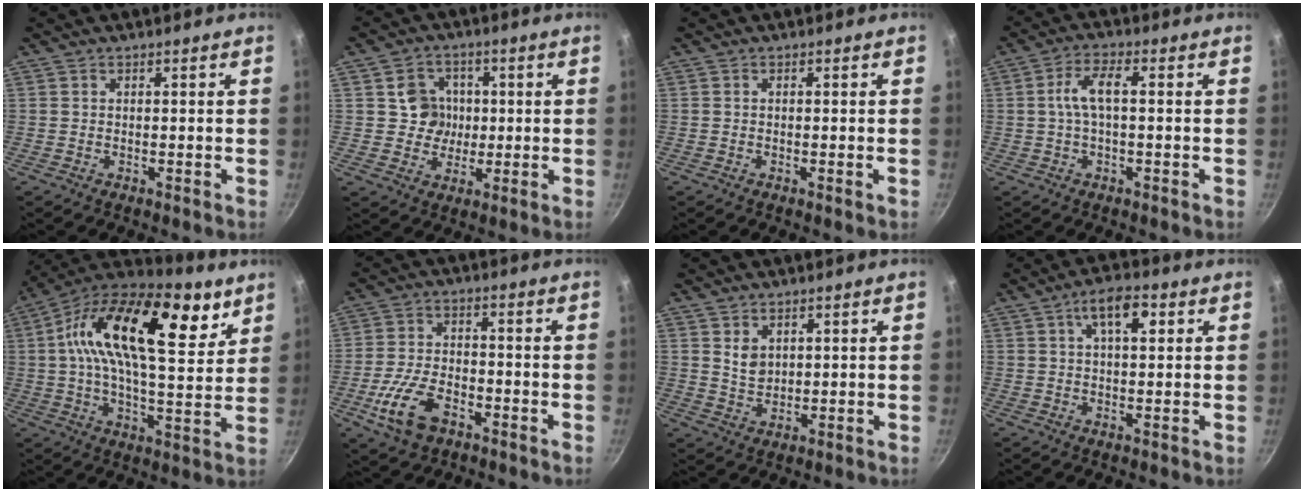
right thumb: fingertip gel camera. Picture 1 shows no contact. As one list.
[{"total": 7.2, "force": [0.8, 6.7, 2.5], "torque": [-0.003, -0.002, 0.009]}, {"total": 0.6, "force": [-0.2, -0.1, 0.5], "torque": [-0.013, 0.000, -0.004]}, {"total": 5.6, "force": [0.2, 2.0, 5.2], "torque": [-0.114, 0.018, 0.000]}, {"total": 25.4, "force": [10.1, 11.4, 20.4], "torque": [-0.322, -0.029, 0.141]}, {"total": 10.6, "force": [-4.8, 6.0, 7.4], "torque": [-0.141, 0.021, -0.089]}, {"total": 4.1, "force": [1.5, 3.0, 2.3], "torque": [-0.028, -0.009, 0.032]}, {"total": 7.0, "force": [2.3, 2.9, 5.9], "torque": [-0.086, 0.008, 0.032]}]